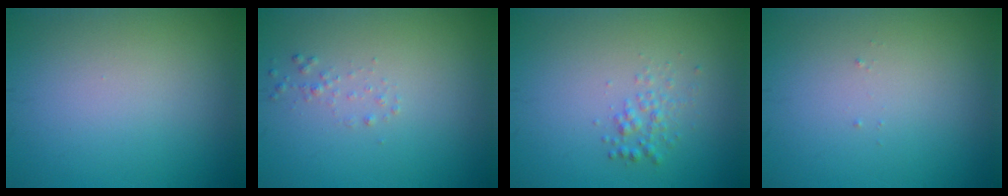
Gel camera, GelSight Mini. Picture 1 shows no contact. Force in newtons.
{"total": 0.7, "press": 0.7, "slide": 0.0}
{"total": 1.5, "press": 1.5, "slide": 0.1}
{"total": 0.0}